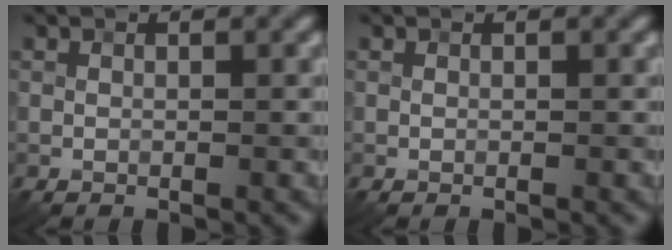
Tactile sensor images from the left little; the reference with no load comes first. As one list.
[{"total": 0.0}]